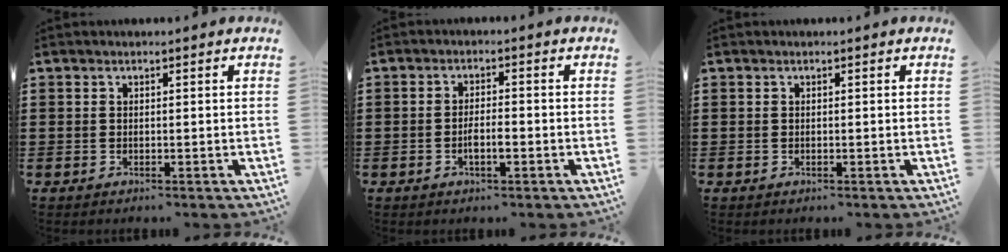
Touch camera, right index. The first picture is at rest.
{"total": 3.1, "force": [-1.1, 0.9, 2.8], "torque": [-0.058, 0.001, -0.022]}
{"total": 0.0}